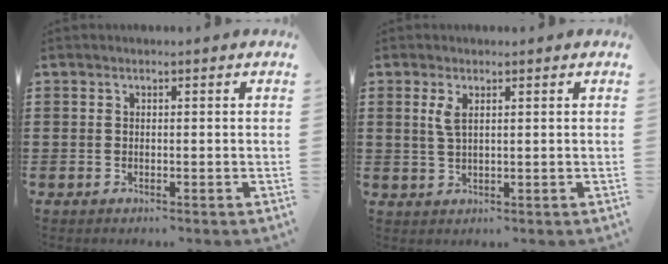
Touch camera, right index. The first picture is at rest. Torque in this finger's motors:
{"motor_torque": [0.58, 0.32, 0.09, 0.04]}